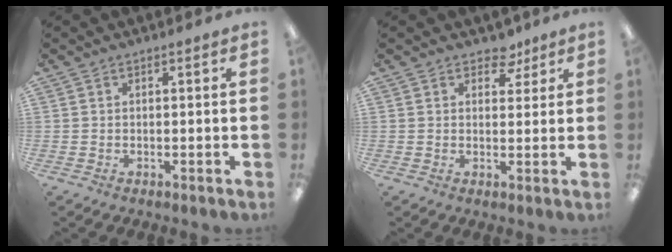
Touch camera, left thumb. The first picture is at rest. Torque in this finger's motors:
{"motor_torque": [0.17, 0.08, 0.00, -0.24, 0.00]}